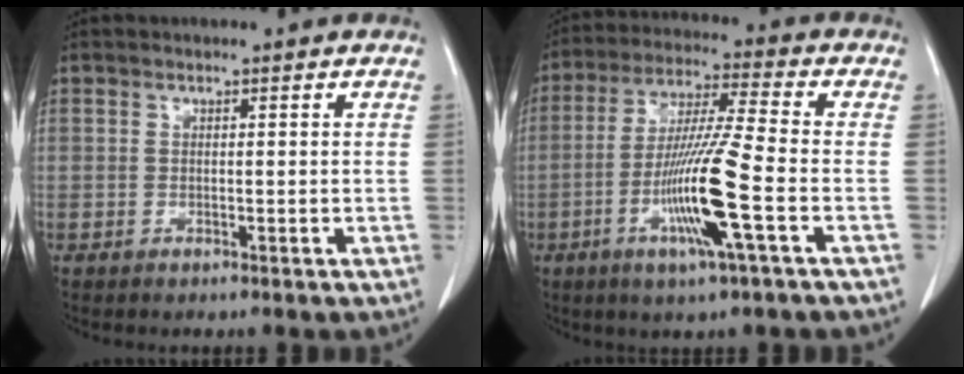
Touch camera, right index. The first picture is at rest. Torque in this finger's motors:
{"motor_torque": [1.60, -0.54, 0.81, 0.20]}